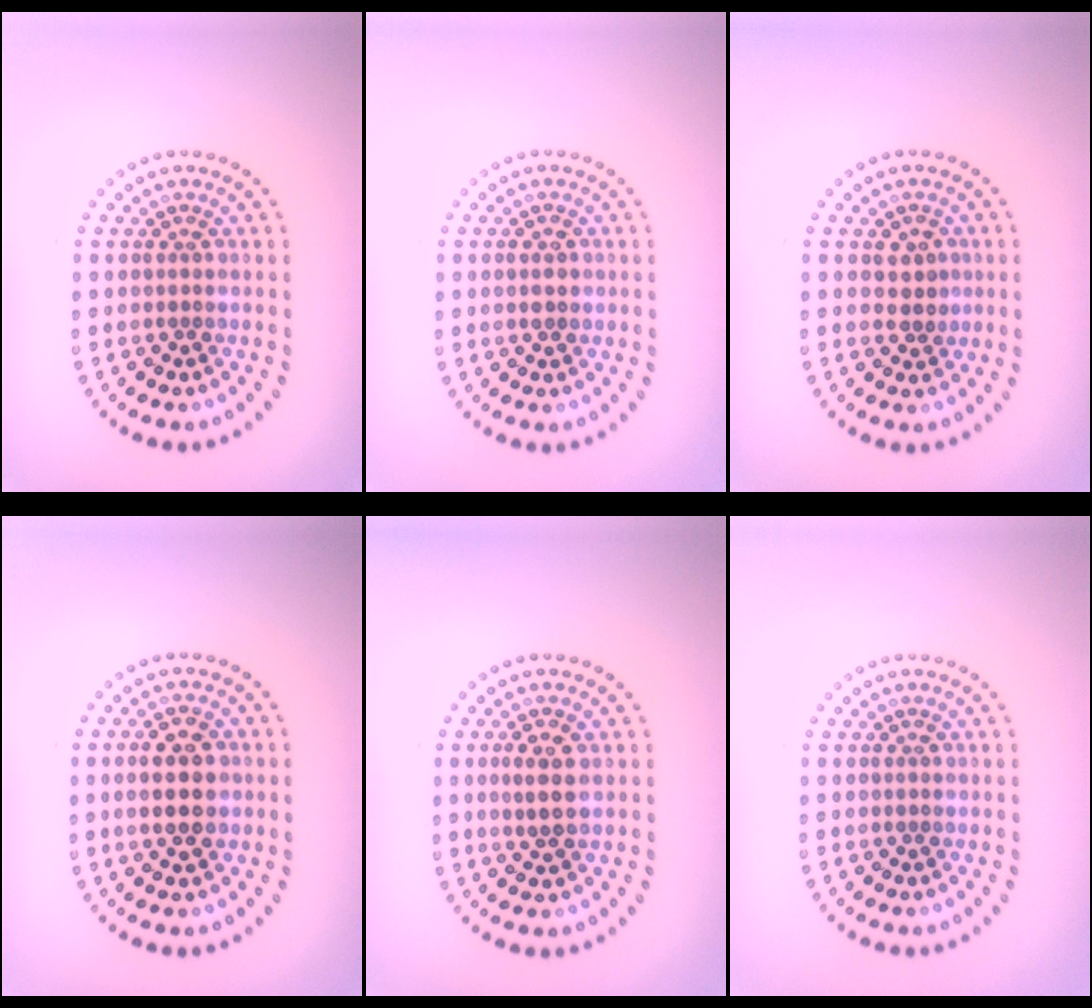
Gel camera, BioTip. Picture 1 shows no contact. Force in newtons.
{"total": 1.5, "press": 1.5, "slide": 0.1}
{"total": 1.9, "press": 1.7, "slide": 0.7}
{"total": 4.1, "press": 4.1, "slide": 0.3}
{"total": 2.4, "press": 2.4, "slide": 0.3}
{"total": 0.0}